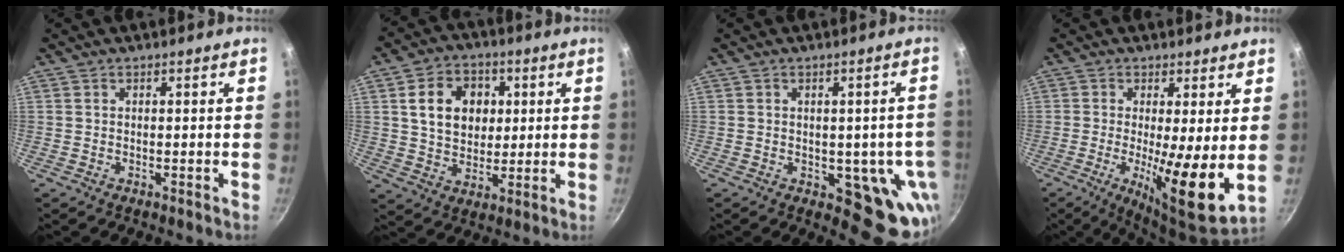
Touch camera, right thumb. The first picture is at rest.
{"total": 12.1, "force": [2.8, 9.3, 7.1], "torque": [-0.090, 0.002, 0.045]}
{"total": 11.0, "force": [-2.2, 5.6, 9.1], "torque": [-0.059, -0.009, -0.024]}
{"total": 12.3, "force": [-0.1, 2.5, 12.0], "torque": [-0.188, -0.030, -0.001]}